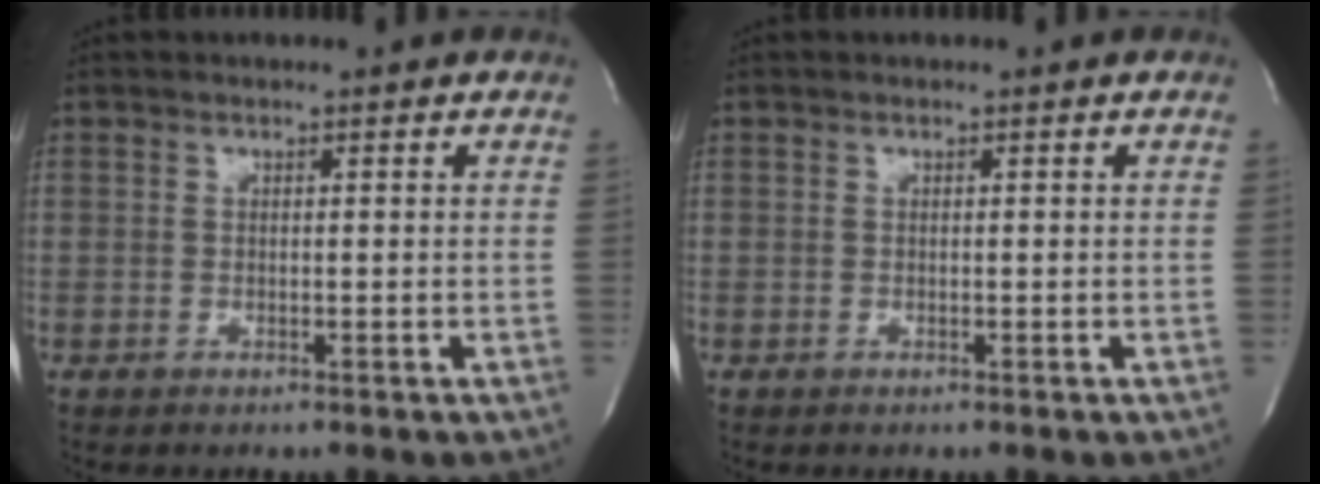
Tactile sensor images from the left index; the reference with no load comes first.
{"total": 0.0}